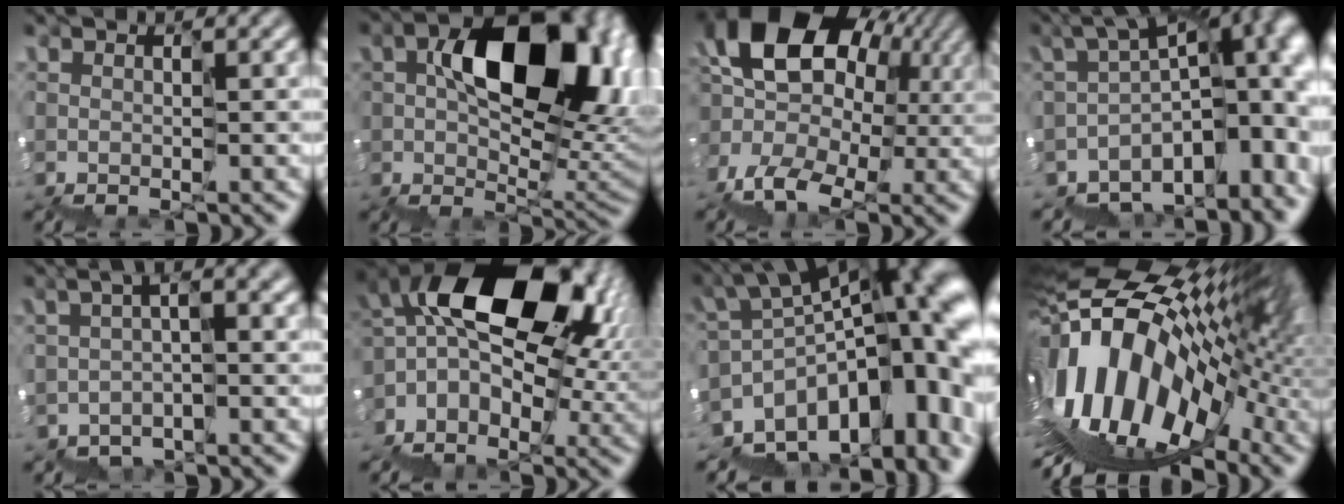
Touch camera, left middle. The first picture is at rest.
{"total": 10.8, "force": [1.3, 6.6, 8.4], "torque": [-0.104, -0.002, 0.030]}
{"total": 11.7, "force": [0.3, 8.4, 8.1], "torque": [-0.149, 0.006, 0.011]}
{"total": 14.5, "force": [-4.7, 7.4, 11.6], "torque": [-0.142, -0.022, -0.031]}
{"total": 0.9, "force": [-0.8, 0.0, 0.5], "torque": [0.010, 0.007, -0.012]}
{"total": 12.9, "force": [1.1, 8.4, 9.8], "torque": [-0.160, 0.015, 0.019]}
{"total": 14.5, "force": [-6.3, 7.2, 10.9], "torque": [-0.133, -0.003, -0.079]}
{"total": 13.5, "force": [-2.9, 7.2, 11.0], "torque": [-0.193, 0.036, -0.062]}